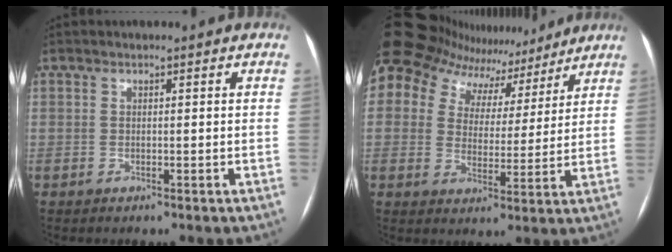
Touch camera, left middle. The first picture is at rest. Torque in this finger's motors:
{"motor_torque": [2.14, 0.00, 1.05, 0.21]}